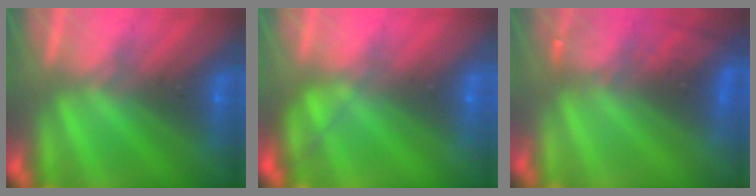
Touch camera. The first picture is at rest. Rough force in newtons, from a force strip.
{"total": 1.7}
{"total": 2.9}